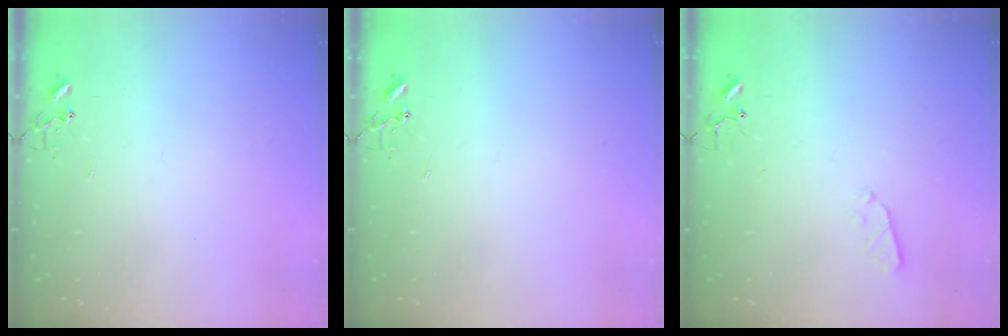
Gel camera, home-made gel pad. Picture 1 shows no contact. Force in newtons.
{"total": 0.0}
{"total": 2.9, "press": 2.8, "slide": 0.5}